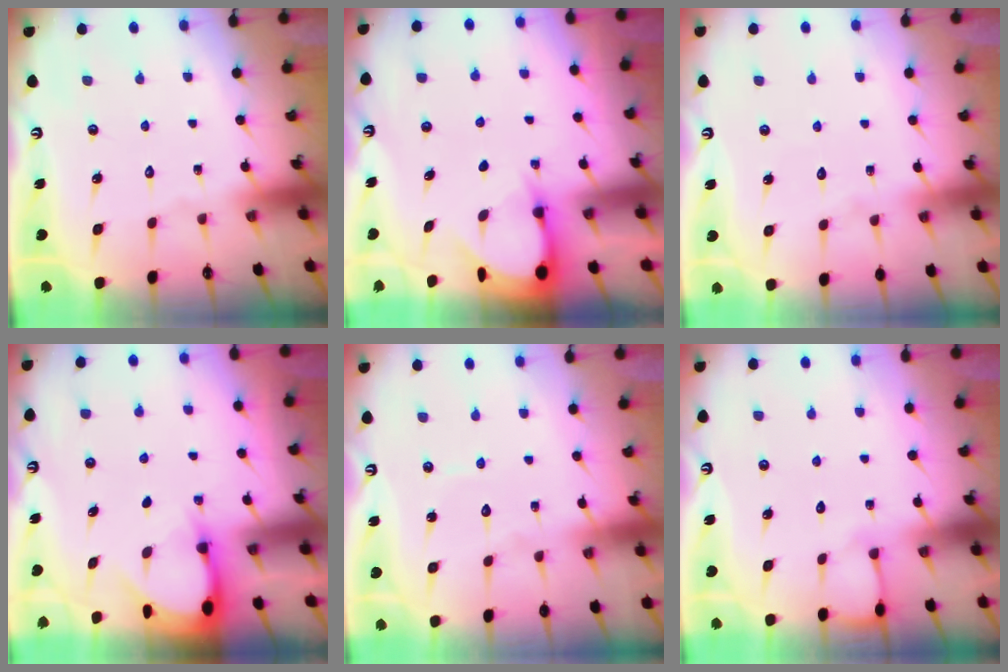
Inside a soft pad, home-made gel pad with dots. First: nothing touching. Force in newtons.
{"total": 3.5, "press": 3.4, "slide": 0.4}
{"total": 3.0, "press": 3.0, "slide": 0.3}
{"total": 3.0, "press": 3.0, "slide": 0.4}
{"total": 3.3, "press": 3.3, "slide": 0.1}
{"total": 3.1, "press": 3.1, "slide": 0.4}